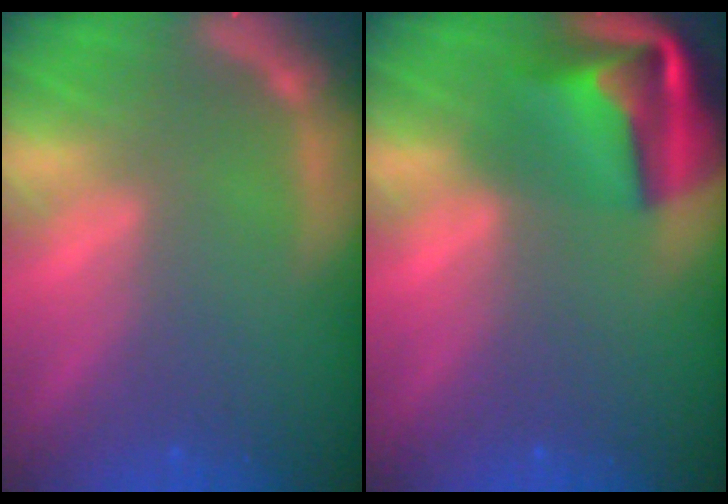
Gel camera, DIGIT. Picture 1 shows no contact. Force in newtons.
{"total": 8.9}